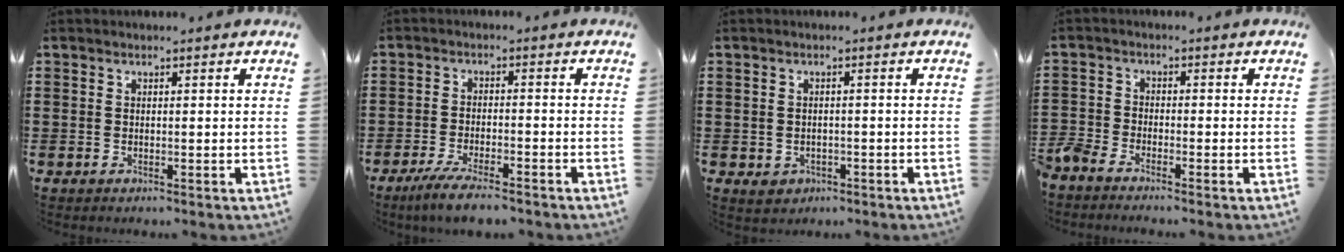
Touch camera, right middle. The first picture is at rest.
{"total": 4.8, "force": [-4.1, 0.4, 2.5], "torque": [-0.054, -0.009, -0.078]}
{"total": 1.4, "force": [-0.7, 1.1, 0.3], "torque": [-0.012, -0.002, -0.017]}
{"total": 2.7, "force": [-2.6, 0.6, 0.4], "torque": [-0.032, -0.004, -0.062]}